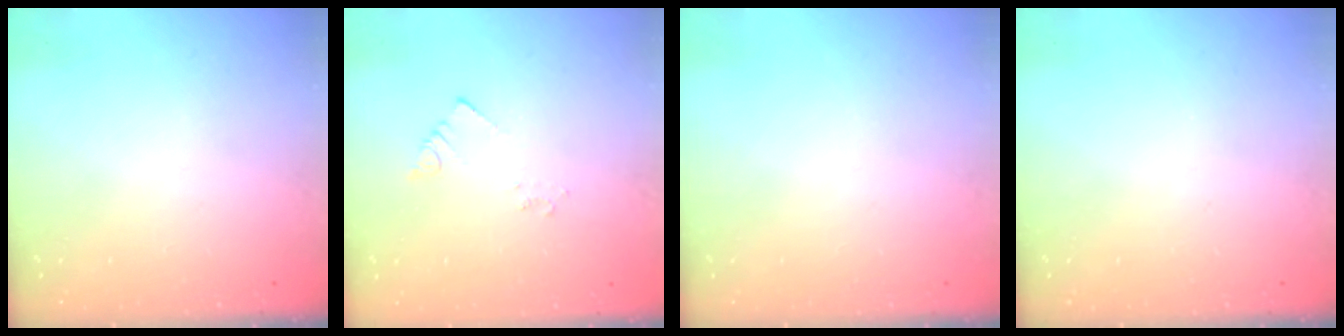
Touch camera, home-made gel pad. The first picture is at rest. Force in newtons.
{"total": 2.1, "press": 2.1, "slide": 0.3}
{"total": 0.0}
{"total": 0.0}